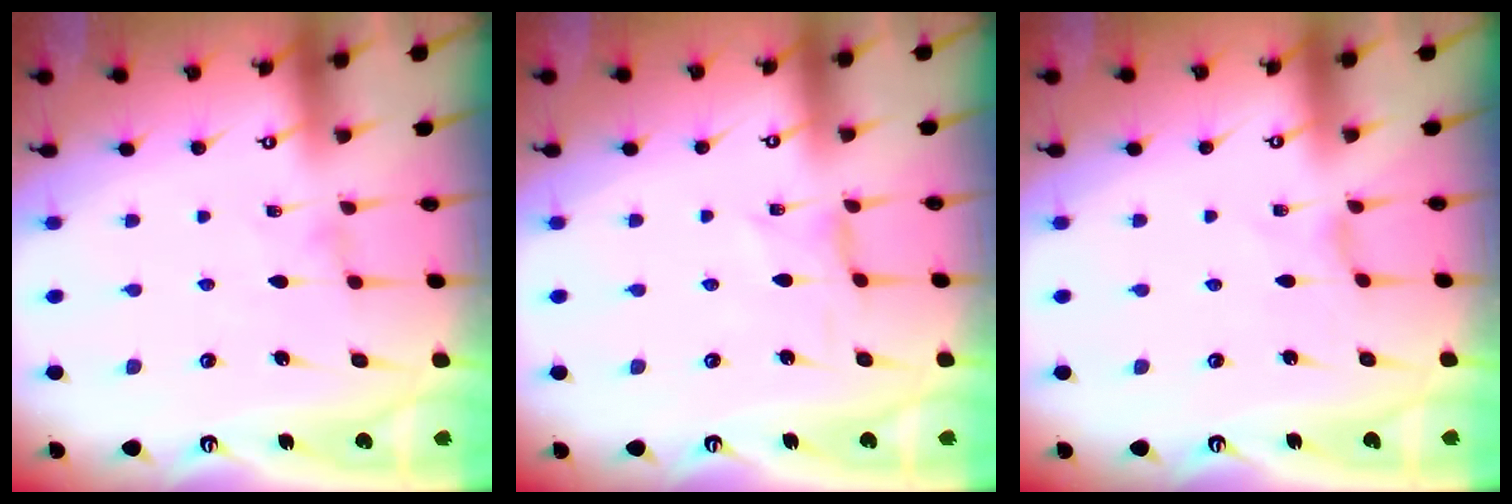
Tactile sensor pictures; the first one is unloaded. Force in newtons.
{"total": 0.0}
{"total": 0.0}